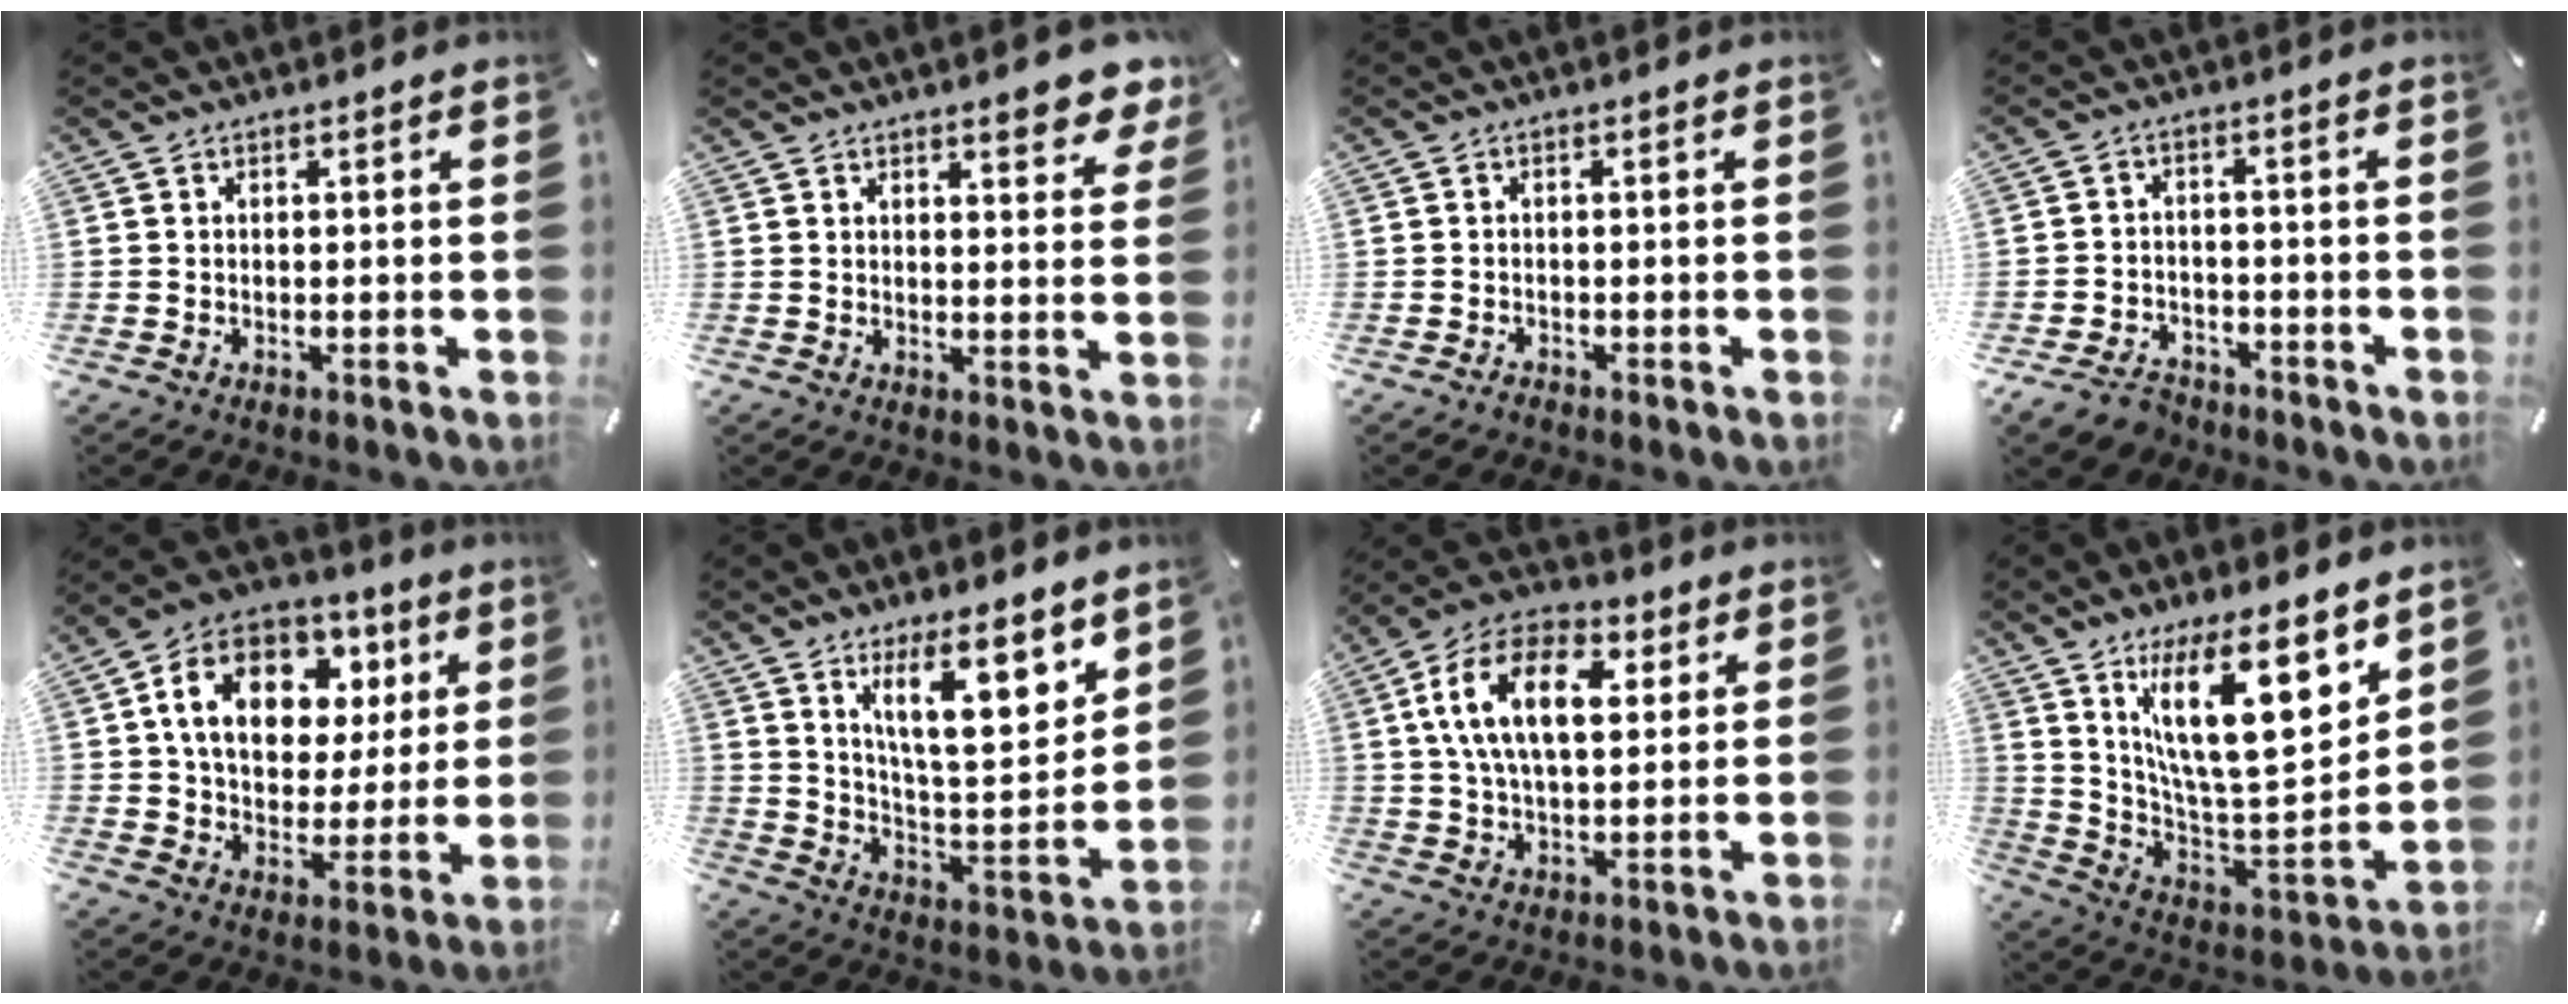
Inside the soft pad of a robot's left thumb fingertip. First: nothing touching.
{"total": 5.8, "force": [4.5, 2.1, 3.0], "torque": [-0.039, -0.025, 0.076]}
{"total": 0.9, "force": [-0.8, 0.4, 0.3], "torque": [-0.006, 0.002, -0.018]}
{"total": 5.5, "force": [-4.1, 3.2, 1.8], "torque": [-0.043, 0.017, -0.079]}
{"total": 16.2, "force": [5.6, 12.3, 9.0], "torque": [-0.141, -0.010, 0.106]}
{"total": 15.8, "force": [10.3, 5.0, 10.9], "torque": [-0.174, -0.065, 0.171]}
{"total": 15.9, "force": [4.5, 9.3, 12.1], "torque": [-0.245, 0.007, 0.073]}
{"total": 23.0, "force": [12.5, 8.1, 17.6], "torque": [-0.291, -0.087, 0.201]}